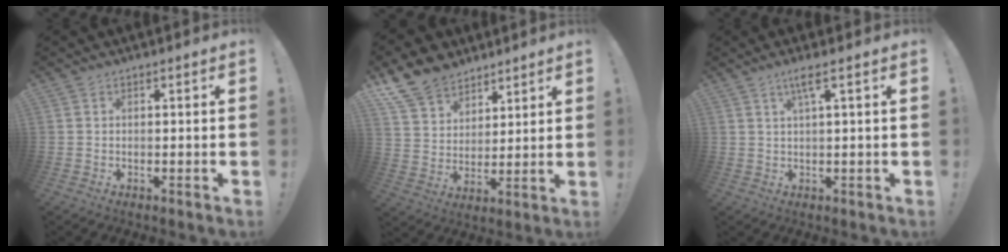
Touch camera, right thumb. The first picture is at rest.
{"total": 12.7, "force": [9.6, 7.8, 3.2], "torque": [-0.061, -0.069, 0.188]}
{"total": 4.3, "force": [1.9, 0.0, 3.8], "torque": [-0.075, 0.001, 0.027]}